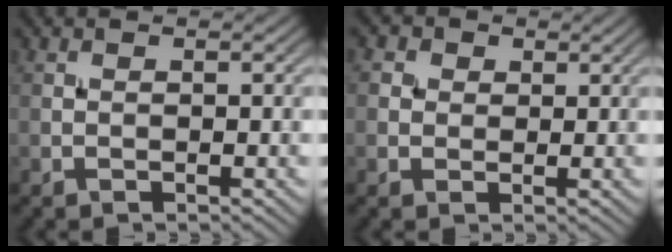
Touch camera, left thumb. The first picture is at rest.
{"total": 2.8, "force": [1.1, 2.4, 1.0], "torque": [-0.031, 0.002, 0.009]}